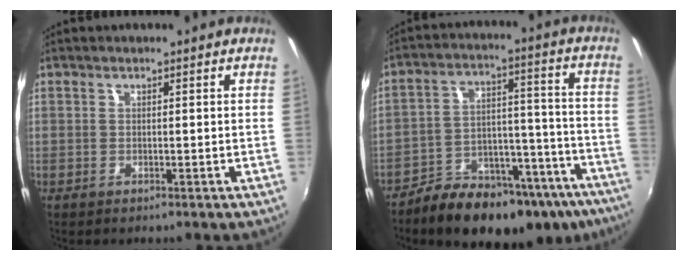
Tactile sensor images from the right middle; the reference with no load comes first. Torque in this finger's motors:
{"motor_torque": [0.93, -1.21, 0.16, 0.09]}